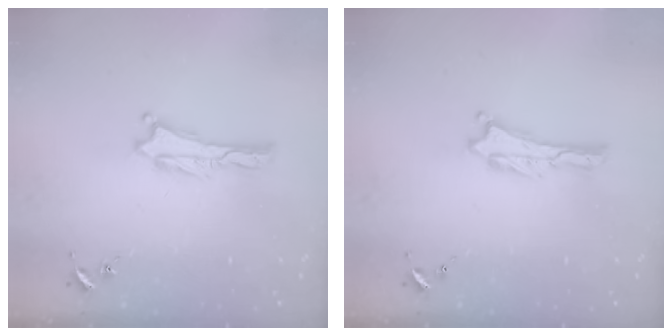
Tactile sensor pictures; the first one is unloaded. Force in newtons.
{"total": 0.0}